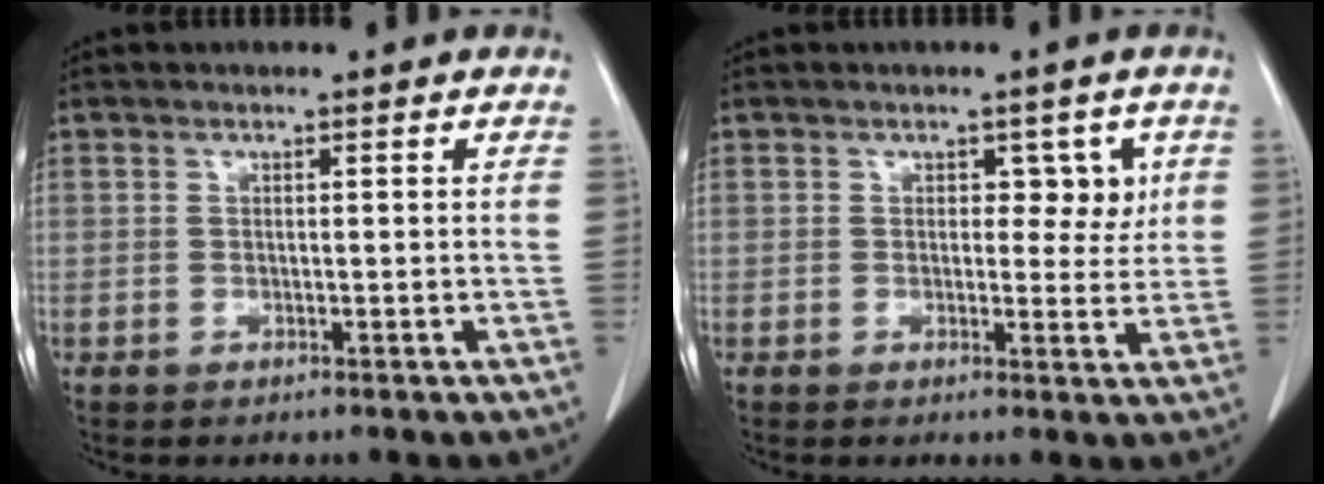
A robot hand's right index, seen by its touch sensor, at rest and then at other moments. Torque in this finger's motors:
{"motor_torque": [0.25, 0.25, 0.07, 0.02]}